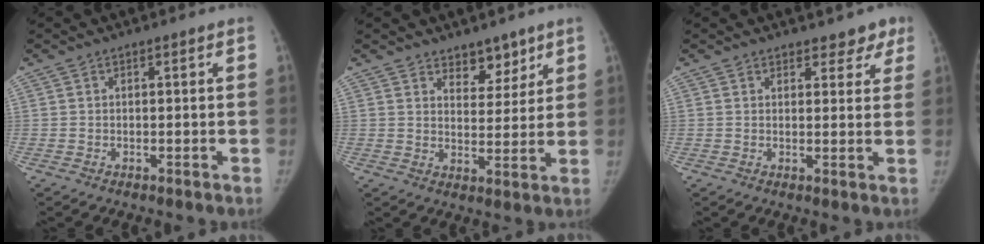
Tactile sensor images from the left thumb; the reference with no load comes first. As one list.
[{"total": 5.9, "force": [4.4, 3.3, 2.2], "torque": [0.004, -0.033, 0.070]}, {"total": 4.4, "force": [3.5, 2.5, 0.7], "torque": [0.031, -0.017, 0.033]}]